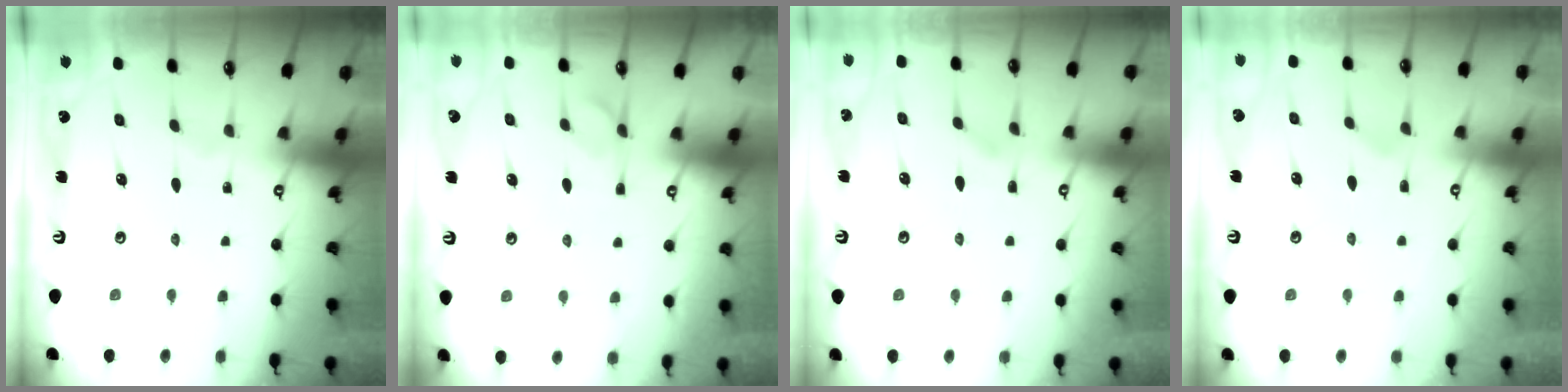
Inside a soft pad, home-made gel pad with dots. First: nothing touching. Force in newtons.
{"total": 3.0, "press": 2.7, "slide": 1.3}
{"total": 1.2, "press": 0.8, "slide": 0.9}
{"total": 3.6, "press": 3.4, "slide": 1.1}